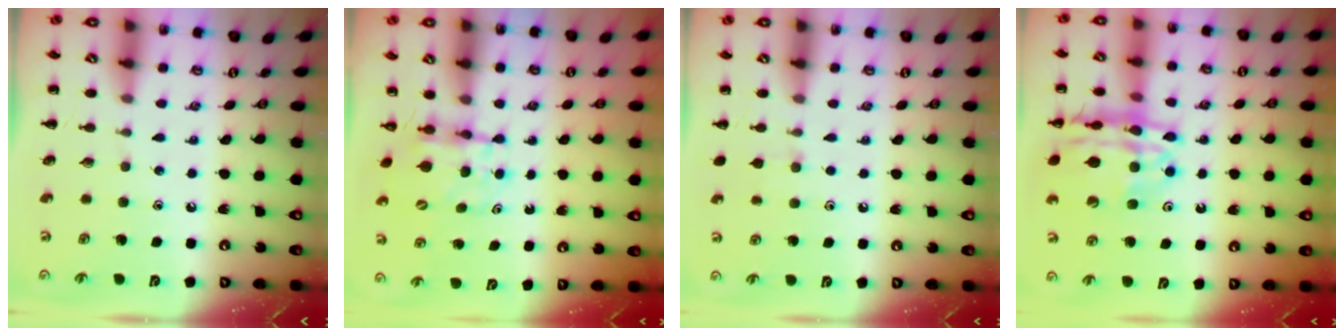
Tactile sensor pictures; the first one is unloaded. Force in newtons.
{"total": 5.4, "press": 5.3, "slide": 0.6}
{"total": 5.7, "press": 5.5, "slide": 1.8}
{"total": 19.7, "press": 19.5, "slide": 2.9}